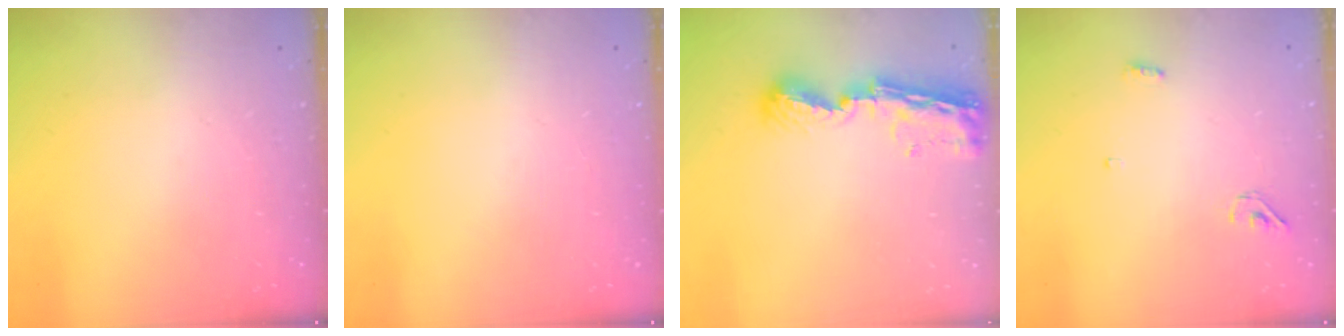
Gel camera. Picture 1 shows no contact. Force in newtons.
{"total": 0.0}
{"total": 9.8, "press": 9.7, "slide": 1.0}
{"total": 3.7, "press": 3.6, "slide": 0.9}